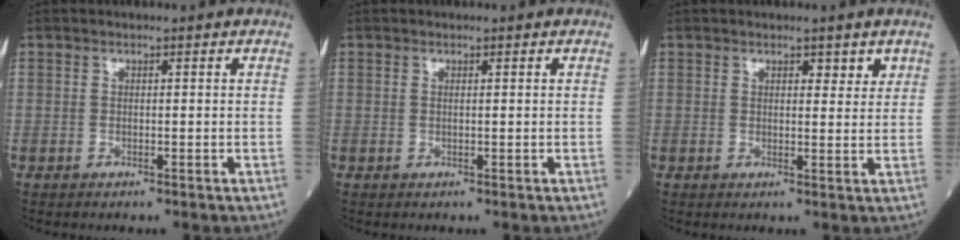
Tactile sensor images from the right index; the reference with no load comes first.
{"total": 0.0}
{"total": 2.3, "force": [1.7, 1.0, 1.3], "torque": [-0.013, -0.003, 0.023]}